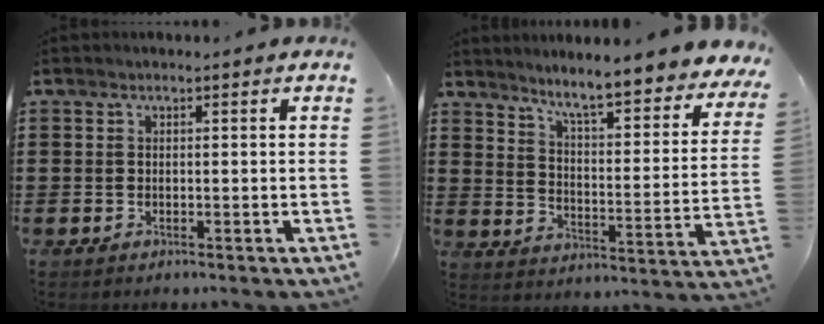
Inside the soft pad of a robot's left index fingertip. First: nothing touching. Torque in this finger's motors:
{"motor_torque": [2.14, 0.00, 0.99, 0.19]}